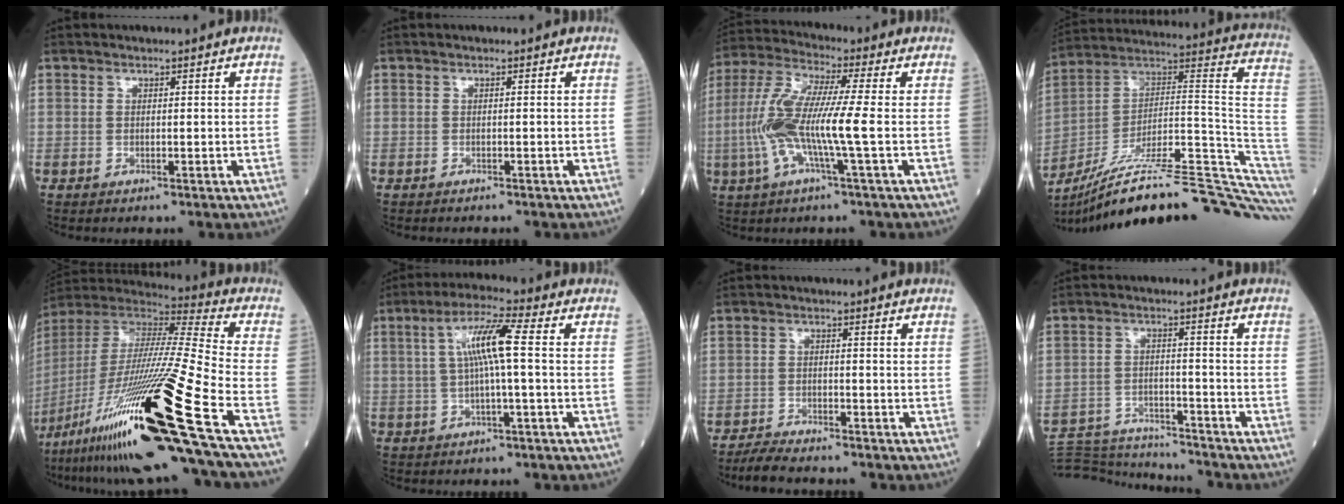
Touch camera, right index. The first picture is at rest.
{"total": 1.2, "force": [-1.2, 0.1, 0.5], "torque": [-0.008, -0.001, -0.015]}
{"total": 11.9, "force": [-2.0, 0.3, 11.7], "torque": [-0.254, 0.005, -0.050]}
{"total": 30.5, "force": [-25.0, 1.3, 17.3], "torque": [-0.158, 0.026, -0.372]}
{"total": 32.8, "force": [-17.7, -0.8, 27.6], "torque": [-0.519, -0.064, -0.329]}
{"total": 7.6, "force": [0.8, 0.1, 7.6], "torque": [-0.146, 0.017, 0.013]}
{"total": 4.3, "force": [-4.1, 0.4, 1.4], "torque": [-0.026, -0.015, -0.074]}
{"total": 13.4, "force": [-13.2, 1.3, 2.0], "torque": [-0.035, 0.012, -0.202]}